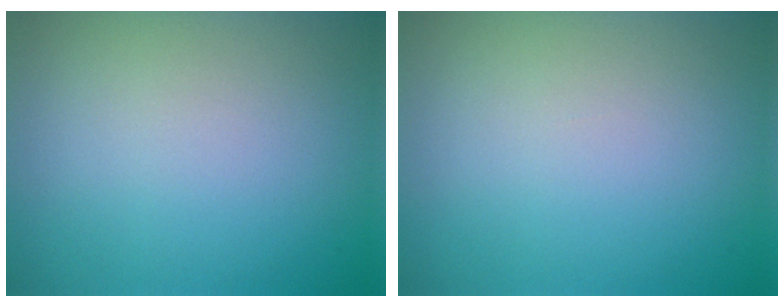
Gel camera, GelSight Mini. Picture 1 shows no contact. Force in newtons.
{"total": 0.0}